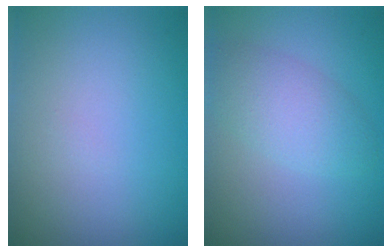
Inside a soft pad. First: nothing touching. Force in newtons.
{"total": 3.7, "press": 3.7, "slide": 0.2}